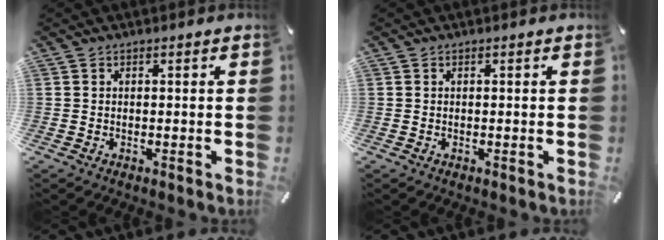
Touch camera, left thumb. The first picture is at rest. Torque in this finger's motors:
{"motor_torque": [-0.02, 0.01, -0.02, 0.00, 0.00]}